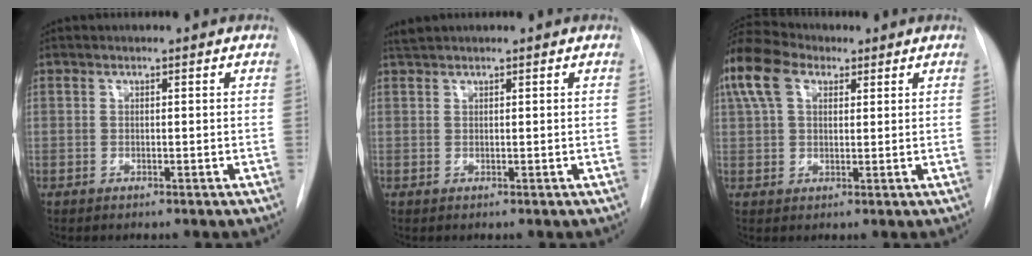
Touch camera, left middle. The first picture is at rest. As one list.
[{"total": 1.1, "force": [1.0, -0.2, 0.3], "torque": [-0.006, 0.010, 0.025]}, {"total": 13.3, "force": [6.7, 8.2, 8.0], "torque": [-0.211, 0.056, 0.126]}]